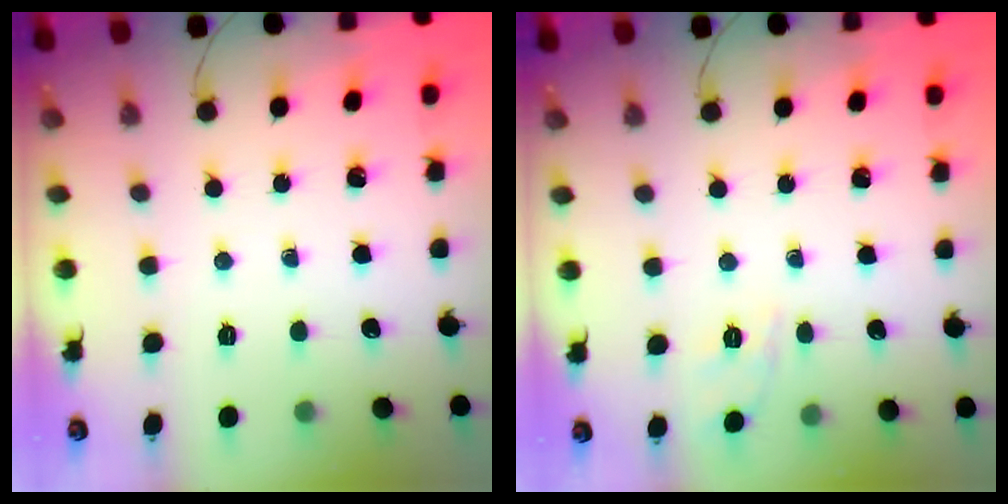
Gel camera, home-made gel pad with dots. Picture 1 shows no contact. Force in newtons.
{"total": 2.0, "press": 0.7, "slide": 1.9}